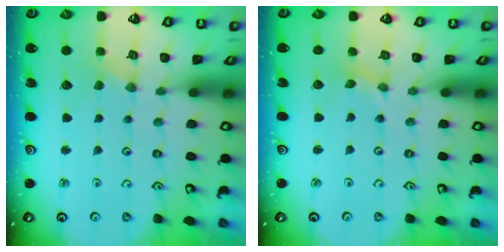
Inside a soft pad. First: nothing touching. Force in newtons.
{"total": 0.7, "press": 0.7, "slide": 0.1}